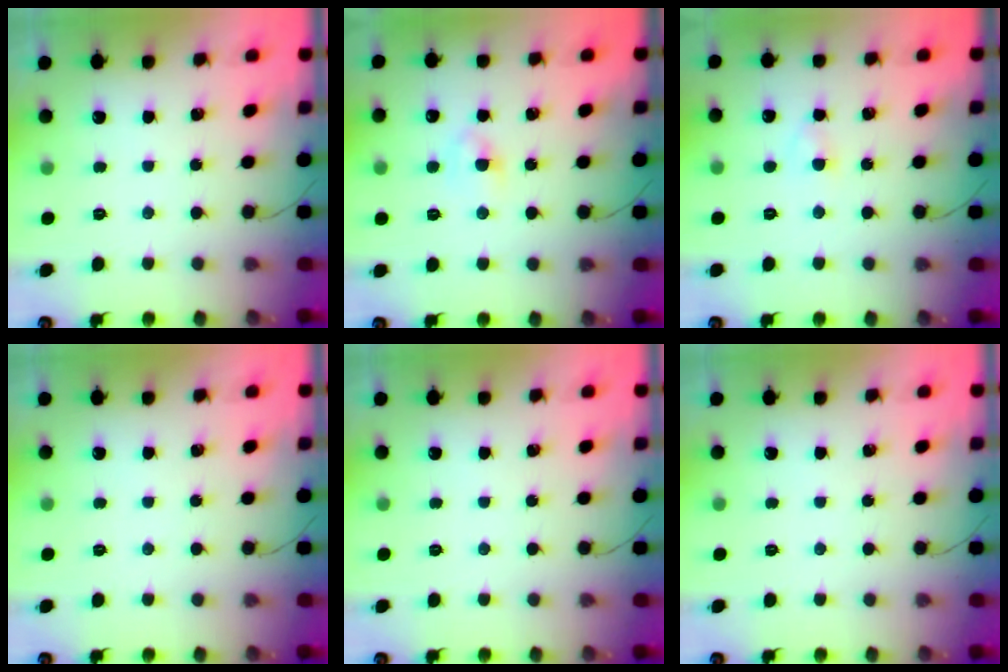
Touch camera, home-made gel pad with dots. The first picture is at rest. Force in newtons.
{"total": 3.7, "press": 3.5, "slide": 1.3}
{"total": 2.1, "press": 1.9, "slide": 0.9}
{"total": 0.0}
{"total": 0.0}
{"total": 0.0}